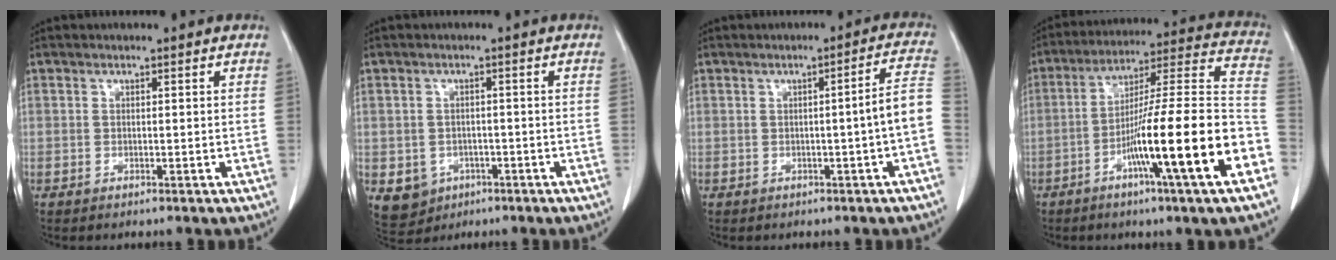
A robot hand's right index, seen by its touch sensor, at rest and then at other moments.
{"total": 5.5, "force": [-2.0, 4.9, 1.3], "torque": [-0.021, 0.003, -0.020]}
{"total": 5.3, "force": [-1.3, -0.8, 5.0], "torque": [-0.058, 0.011, -0.021]}
{"total": 21.3, "force": [-8.3, -0.5, 19.6], "torque": [-0.277, -0.005, -0.139]}